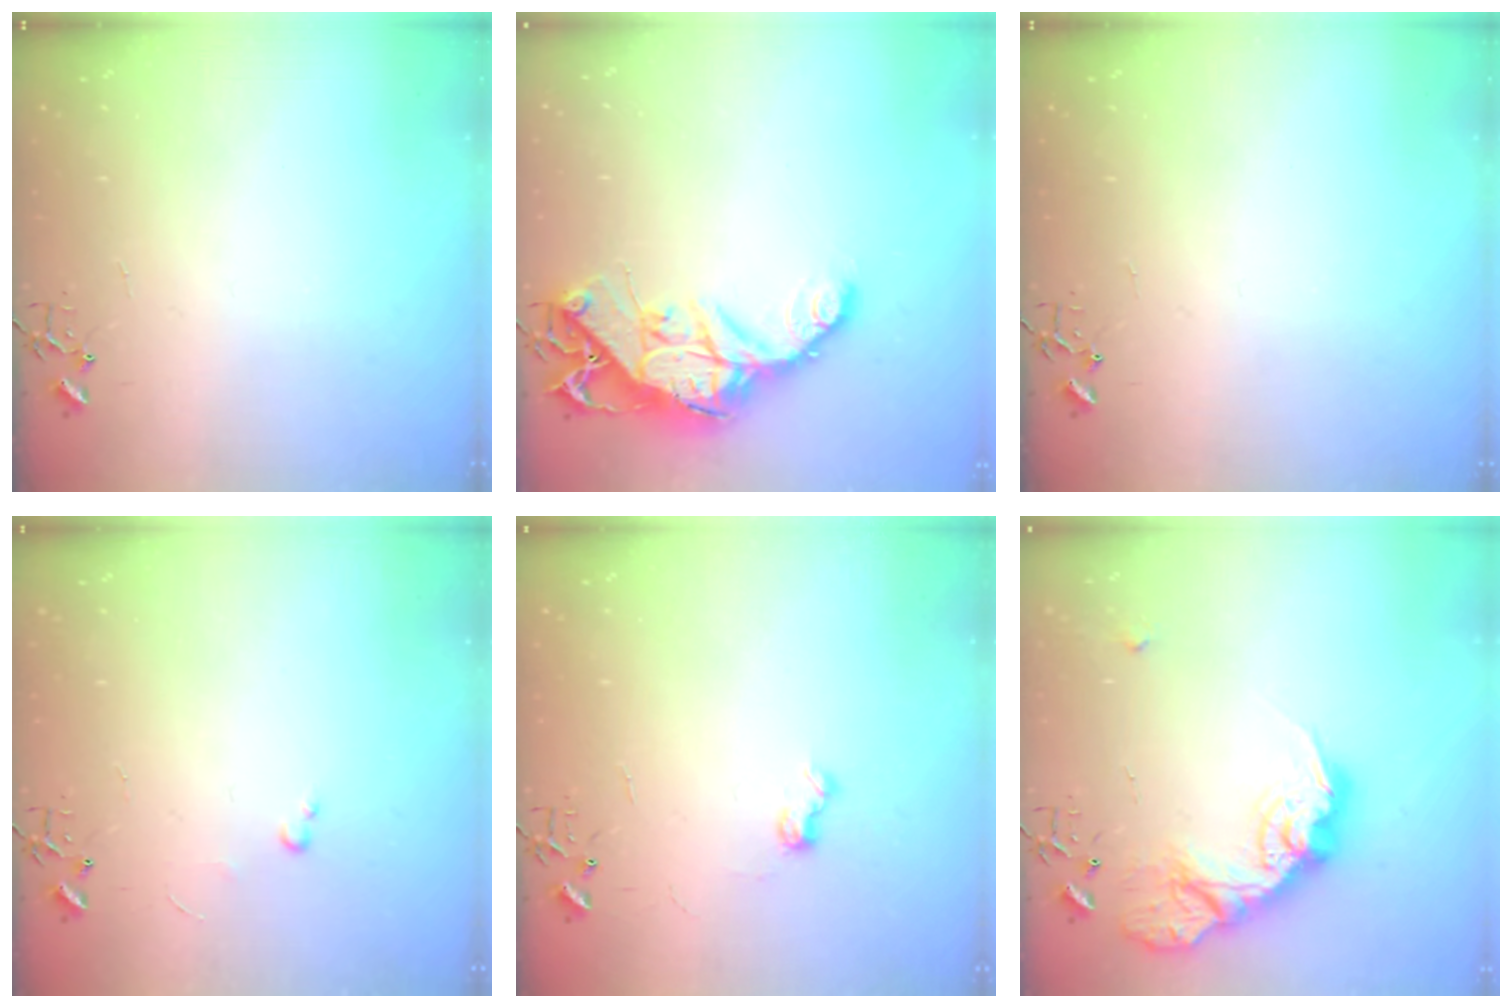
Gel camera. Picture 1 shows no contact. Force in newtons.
{"total": 16.1, "press": 16.1, "slide": 1.6}
{"total": 0.0}
{"total": 2.4, "press": 2.3, "slide": 0.4}
{"total": 6.0, "press": 6.0, "slide": 0.7}
{"total": 19.4, "press": 19.3, "slide": 1.5}